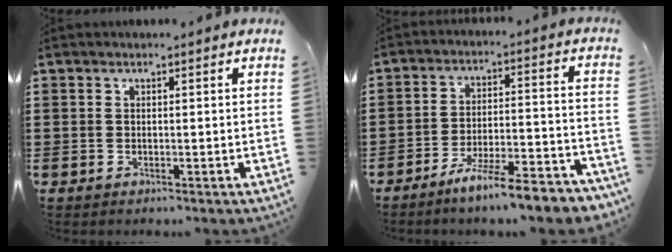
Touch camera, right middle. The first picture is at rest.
{"total": 8.7, "force": [-7.5, -0.1, 4.4], "torque": [-0.074, 0.002, -0.141]}